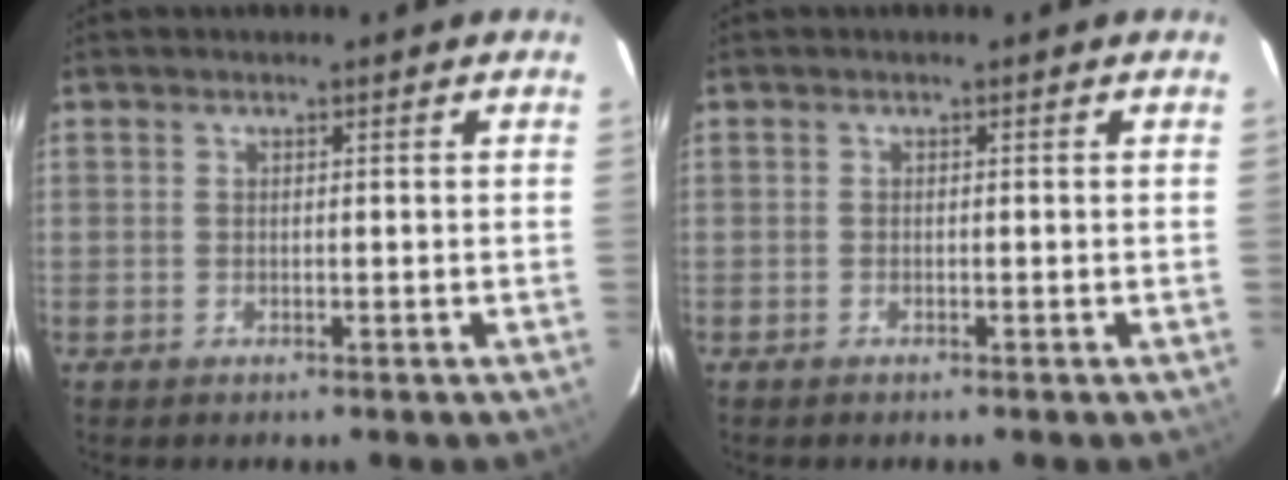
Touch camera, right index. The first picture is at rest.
{"total": 0.0}